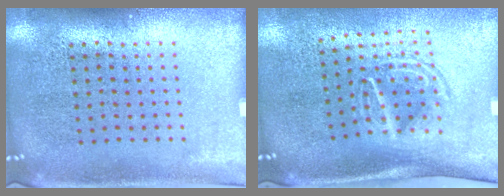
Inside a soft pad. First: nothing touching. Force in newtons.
{"total": 1.6, "press": 1.2, "slide": 1.1}